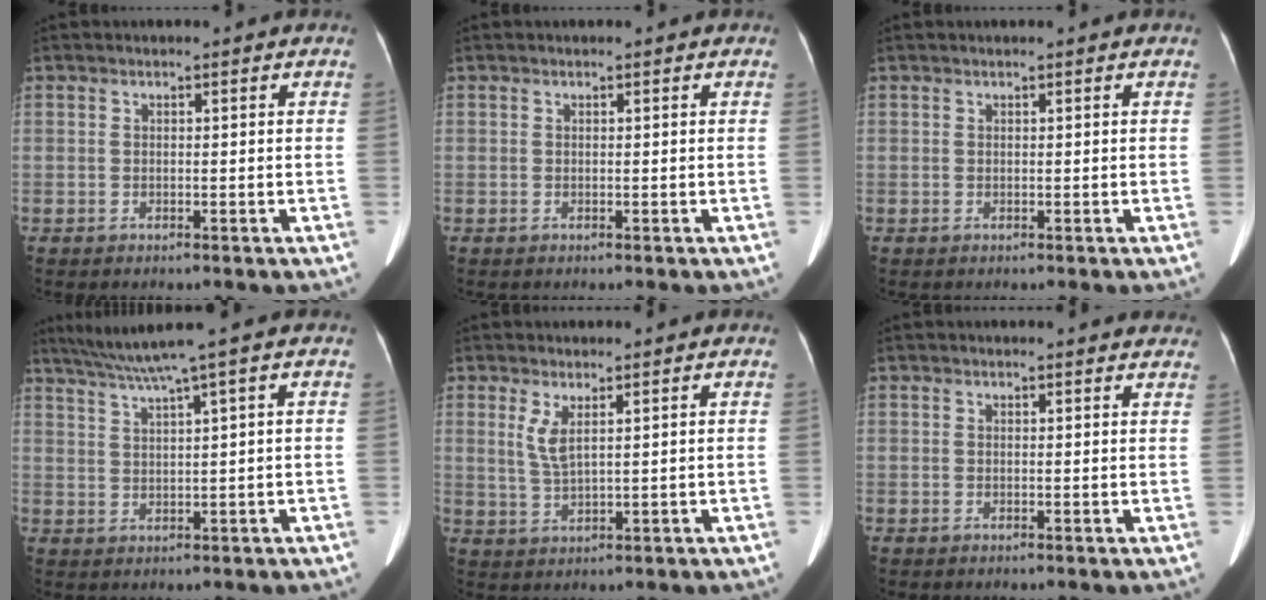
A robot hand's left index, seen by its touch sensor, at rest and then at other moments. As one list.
[{"total": 0.0}, {"total": 0.0}, {"total": 5.6, "force": [4.0, -1.9, 3.4], "torque": [-0.068, 0.007, 0.077]}, {"total": 3.1, "force": [1.3, 0.5, 2.7], "torque": [-0.068, -0.009, 0.036]}, {"total": 8.2, "force": [7.7, 1.8, 2.2], "torque": [-0.013, 0.008, 0.066]}]